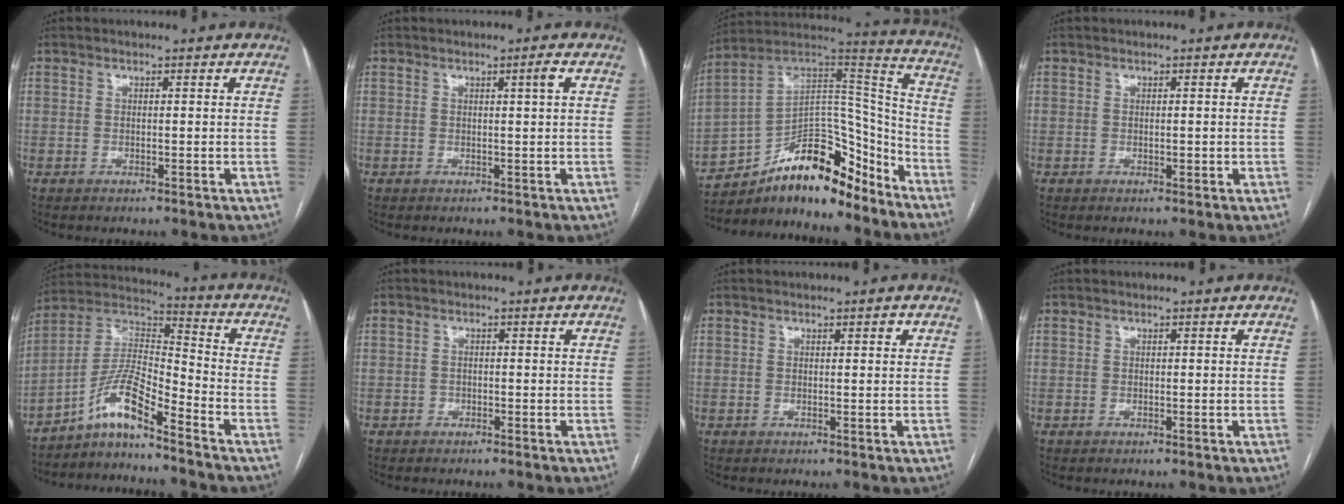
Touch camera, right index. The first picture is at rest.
{"total": 1.4, "force": [0.6, -0.3, 1.3], "torque": [-0.020, -0.003, 0.008]}
{"total": 19.7, "force": [-14.4, 7.2, 11.2], "torque": [-0.188, 0.055, -0.240]}
{"total": 1.2, "force": [0.0, 0.7, 1.0], "torque": [-0.016, 0.001, 0.002]}
{"total": 9.3, "force": [-6.7, 1.0, 6.3], "torque": [-0.134, 0.023, -0.128]}
{"total": 1.0, "force": [-0.5, 0.8, -0.1], "torque": [-0.003, 0.004, -0.012]}
{"total": 0.9, "force": [0.5, 0.3, 0.7], "torque": [-0.008, 0.001, 0.005]}
{"total": 0.0}